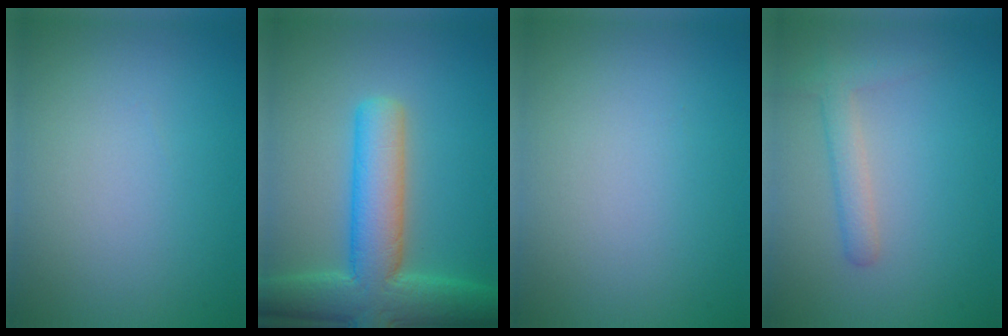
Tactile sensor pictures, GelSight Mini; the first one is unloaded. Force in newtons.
{"total": 8.8, "press": 8.8, "slide": 0.6}
{"total": 0.0}
{"total": 2.2, "press": 2.2, "slide": 0.2}